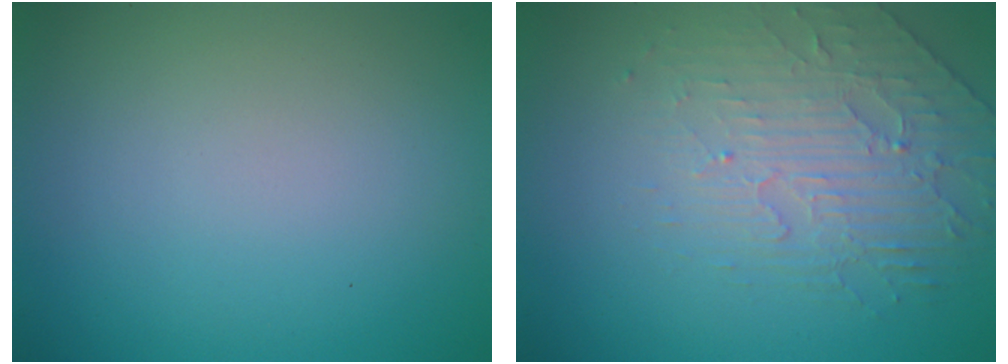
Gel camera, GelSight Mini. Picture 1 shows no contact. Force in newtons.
{"total": 2.8, "press": 2.3, "slide": 1.6}